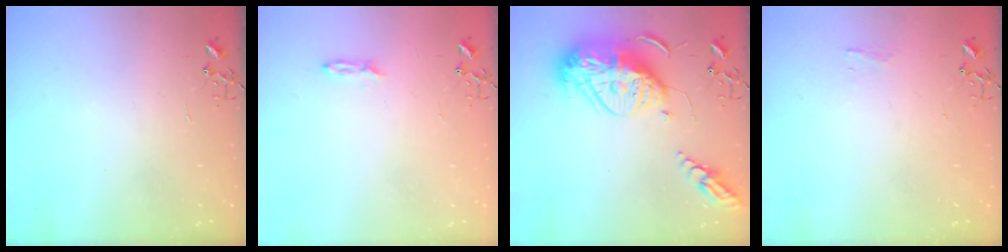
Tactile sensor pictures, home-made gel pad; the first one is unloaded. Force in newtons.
{"total": 3.2, "press": 3.2, "slide": 0.4}
{"total": 19.6, "press": 19.5, "slide": 1.9}
{"total": 3.7, "press": 3.6, "slide": 0.6}